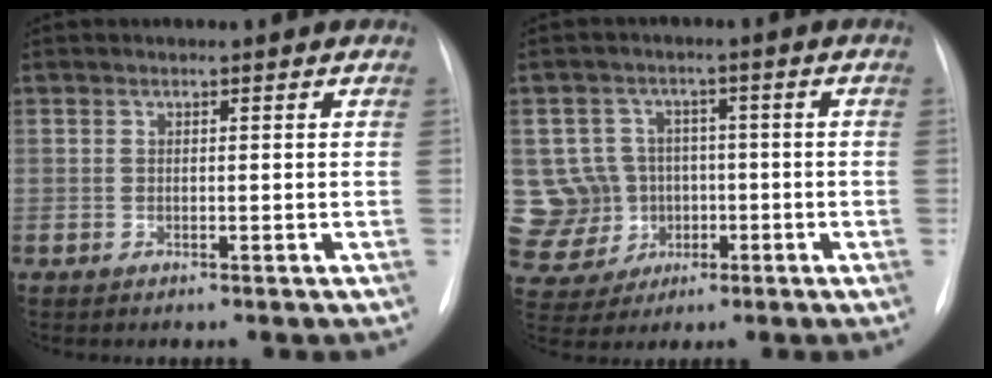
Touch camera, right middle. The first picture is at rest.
{"total": 10.5, "force": [-0.6, 10.3, 2.2], "torque": [-0.070, 0.028, 0.009]}